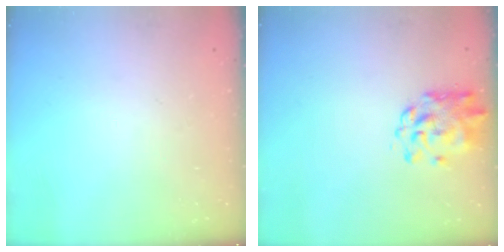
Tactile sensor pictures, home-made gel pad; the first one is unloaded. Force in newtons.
{"total": 2.8, "press": 2.6, "slide": 0.8}